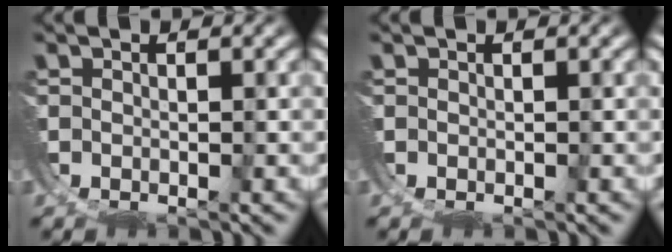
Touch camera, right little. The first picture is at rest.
{"total": 0.0}